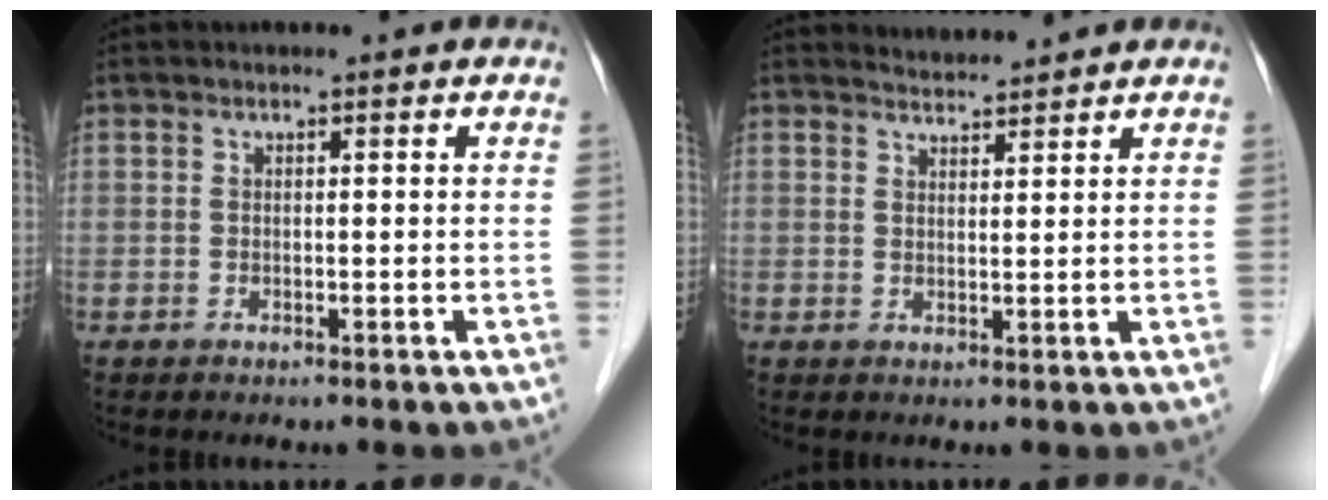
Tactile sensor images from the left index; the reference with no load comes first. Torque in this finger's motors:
{"motor_torque": [0.06, -0.25, -0.06, -0.03]}